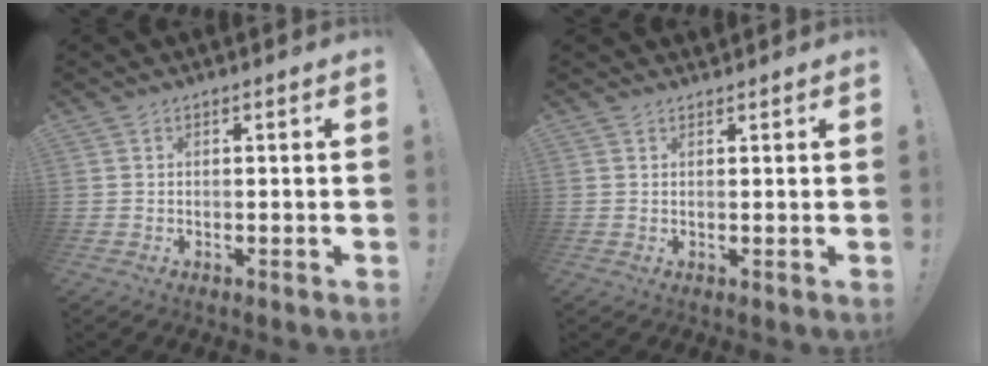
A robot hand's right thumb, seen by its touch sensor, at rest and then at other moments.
{"total": 1.2, "force": [1.2, 0.1, -0.1], "torque": [0.019, -0.007, 0.020]}